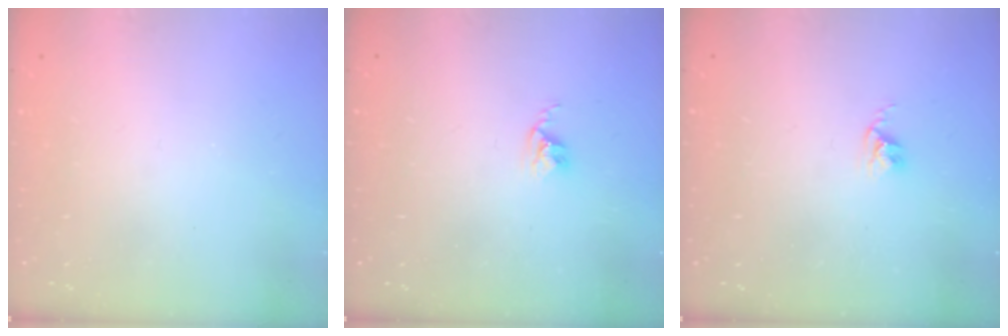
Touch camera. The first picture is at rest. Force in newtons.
{"total": 2.6, "press": 2.6, "slide": 0.4}
{"total": 2.4, "press": 2.4, "slide": 0.3}